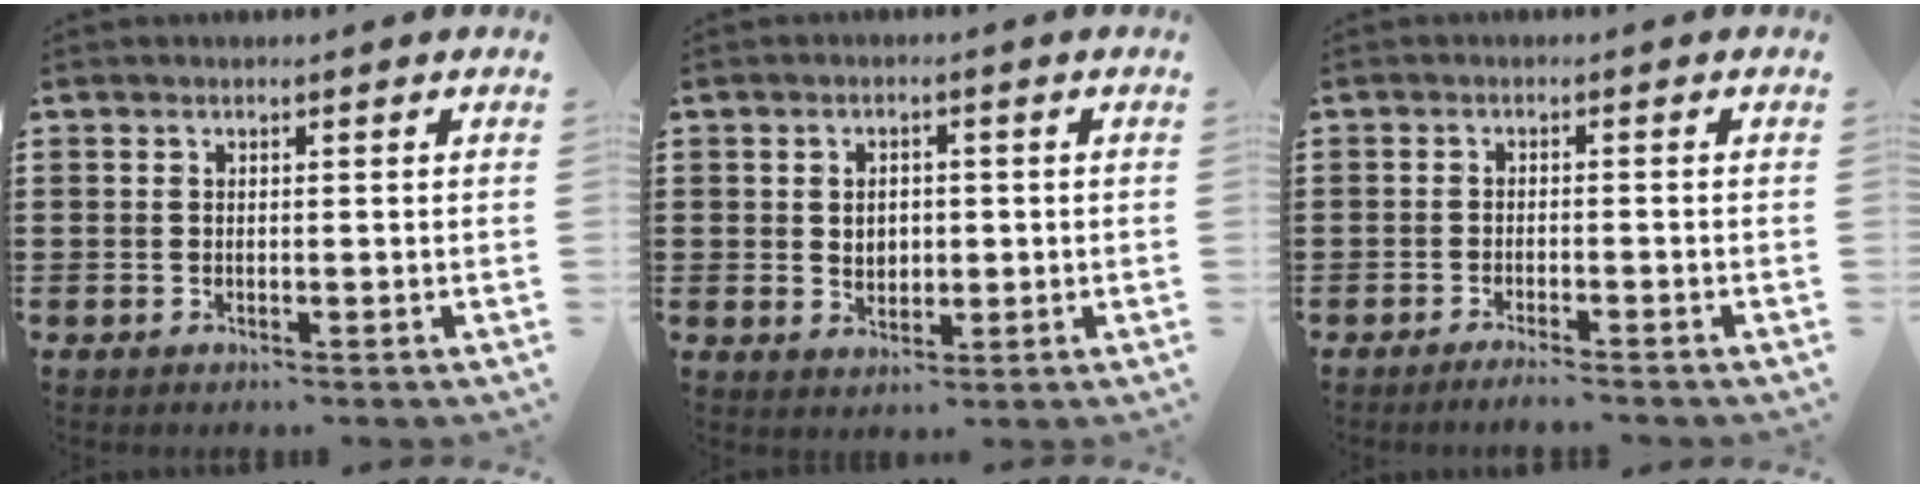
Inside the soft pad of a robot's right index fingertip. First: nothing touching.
{"total": 2.8, "force": [0.1, 2.2, 1.7], "torque": [-0.039, 0.009, -0.001]}
{"total": 1.7, "force": [-1.5, -0.1, 0.7], "torque": [-0.012, -0.001, -0.028]}